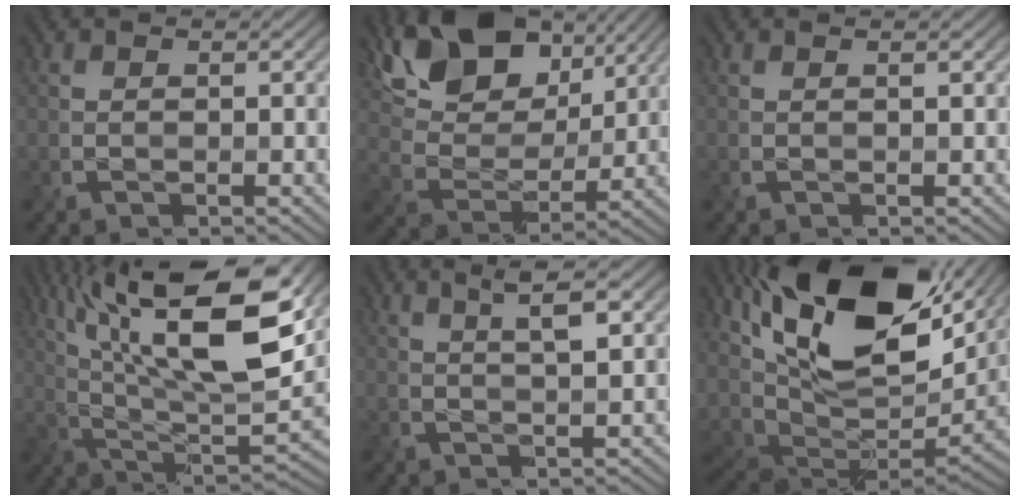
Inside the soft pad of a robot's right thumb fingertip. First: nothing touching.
{"total": 14.1, "force": [8.1, 7.7, 8.5], "torque": [-0.175, 0.016, 0.129]}
{"total": 0.7, "force": [0.3, -0.3, 0.6], "torque": [-0.011, -0.001, 0.002]}
{"total": 18.8, "force": [8.0, 6.3, 15.8], "torque": [-0.290, 0.013, 0.133]}
{"total": 4.5, "force": [2.1, 0.4, 3.9], "torque": [-0.068, 0.001, 0.044]}
{"total": 19.6, "force": [8.7, 10.1, 14.4], "torque": [-0.287, 0.004, 0.159]}